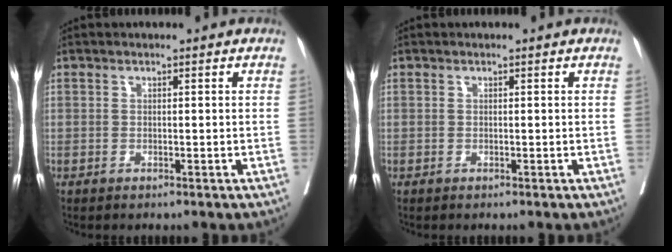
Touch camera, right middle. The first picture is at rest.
{"total": 0.0}